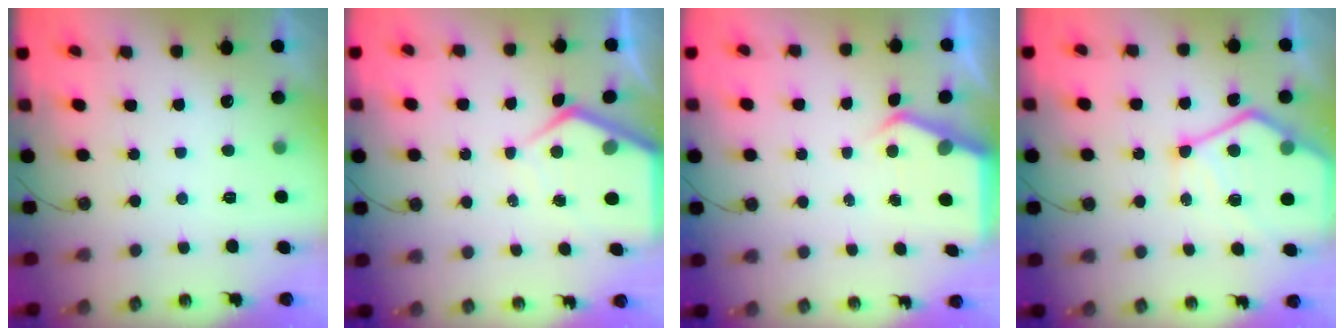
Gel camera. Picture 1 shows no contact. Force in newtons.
{"total": 6.9, "press": 6.8, "slide": 0.6}
{"total": 4.2, "press": 4.1, "slide": 0.6}
{"total": 15.8, "press": 15.7, "slide": 1.6}